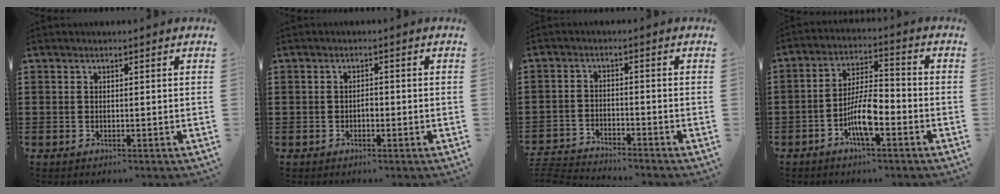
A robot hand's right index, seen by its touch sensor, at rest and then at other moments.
{"total": 1.3, "force": [-0.5, 0.6, 1.0], "torque": [-0.020, -0.002, -0.009]}
{"total": 3.4, "force": [-3.4, 0.0, 0.0], "torque": [-0.014, -0.003, -0.076]}
{"total": 7.7, "force": [-3.3, 2.3, 6.6], "torque": [-0.135, -0.002, -0.063]}